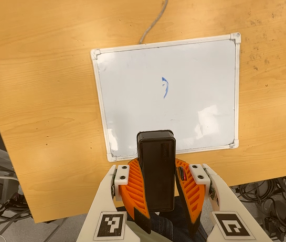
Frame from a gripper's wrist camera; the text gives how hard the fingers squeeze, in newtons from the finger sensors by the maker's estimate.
{"total": 11.6, "left": 10.6, "right": 12.5}